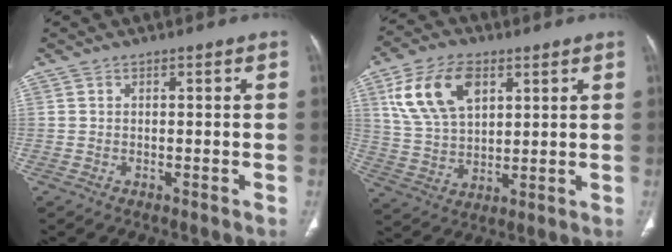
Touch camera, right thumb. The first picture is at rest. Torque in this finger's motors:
{"motor_torque": [1.19, 2.04, 0.48, -0.55, 0.09]}